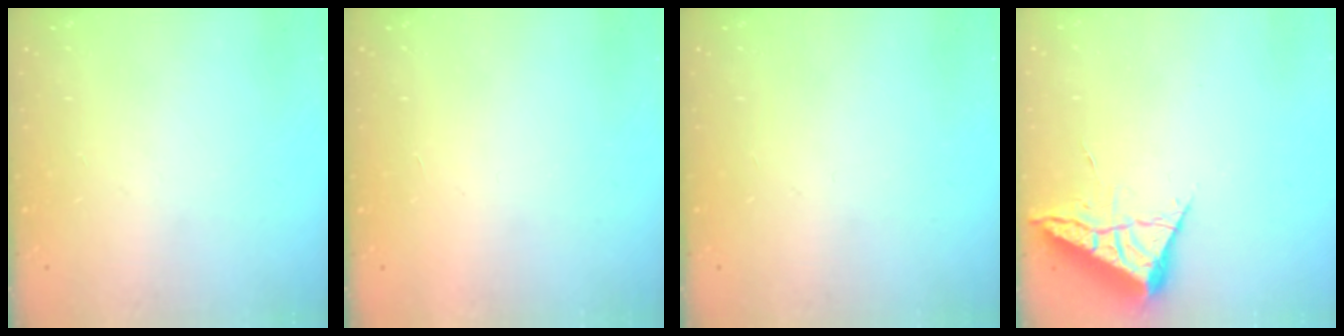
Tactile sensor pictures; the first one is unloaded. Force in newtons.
{"total": 1.7, "press": 1.7, "slide": 0.1}
{"total": 0.0}
{"total": 5.4, "press": 5.4, "slide": 0.8}